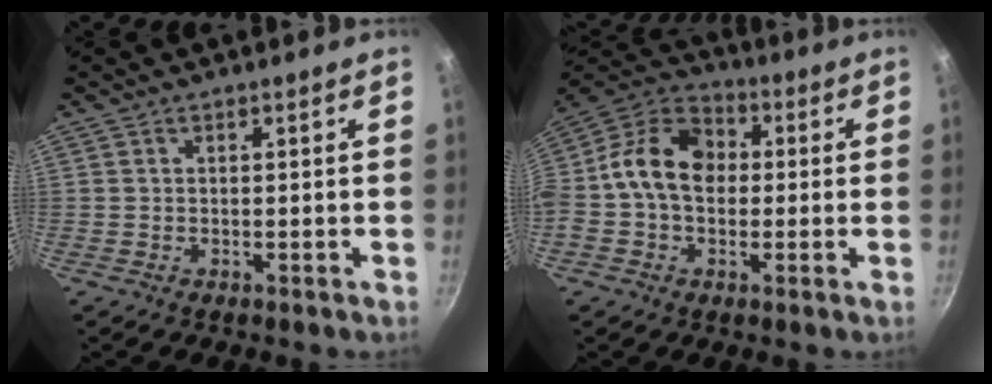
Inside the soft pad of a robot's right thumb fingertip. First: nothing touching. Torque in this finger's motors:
{"motor_torque": [2.47, 2.54, 1.29, -1.13, 0.66]}